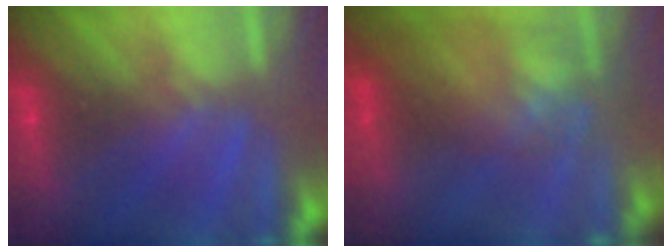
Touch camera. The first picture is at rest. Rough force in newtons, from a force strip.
{"total": 7.5}